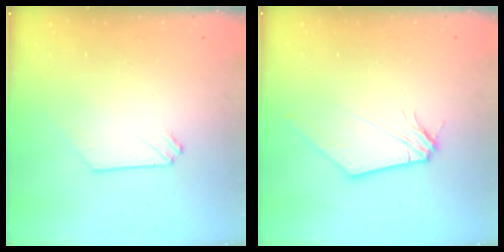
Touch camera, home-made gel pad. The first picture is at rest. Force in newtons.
{"total": 2.4, "press": 2.3, "slide": 0.4}